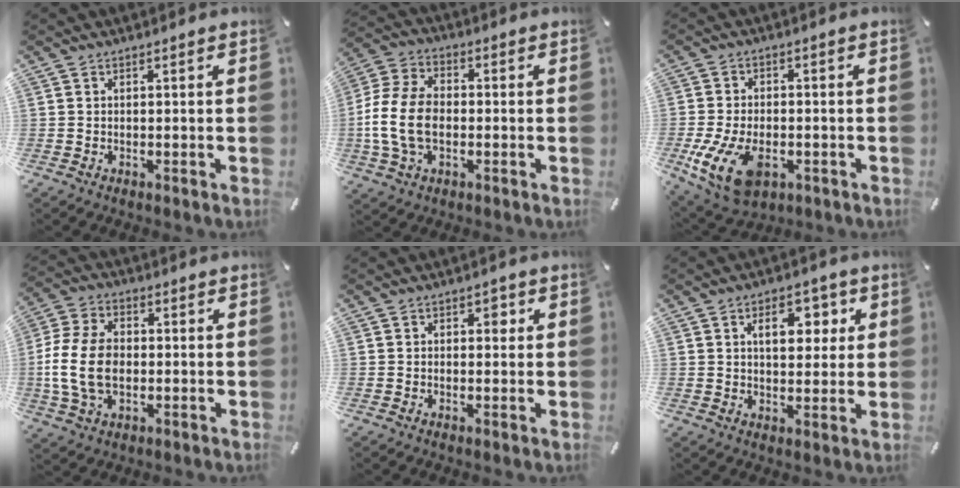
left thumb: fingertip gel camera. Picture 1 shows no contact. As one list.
[{"total": 12.7, "force": [-2.3, 8.6, 9.0], "torque": [-0.206, 0.004, -0.041]}, {"total": 12.5, "force": [-4.0, 7.9, 8.8], "torque": [-0.191, -0.002, -0.071]}, {"total": 12.9, "force": [-1.7, 8.9, 9.2], "torque": [-0.206, 0.009, -0.027]}, {"total": 2.2, "force": [0.4, 1.6, 1.5], "torque": [-0.006, -0.001, -0.001]}, {"total": 8.5, "force": [3.2, 5.4, 5.7], "torque": [-0.066, -0.009, 0.043]}]